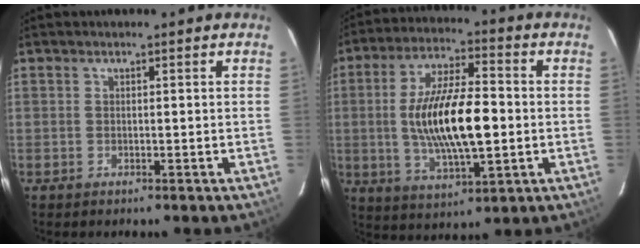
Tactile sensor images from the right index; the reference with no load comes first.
{"total": 16.5, "force": [-1.3, 5.4, 15.5], "torque": [-0.291, -0.003, -0.019]}